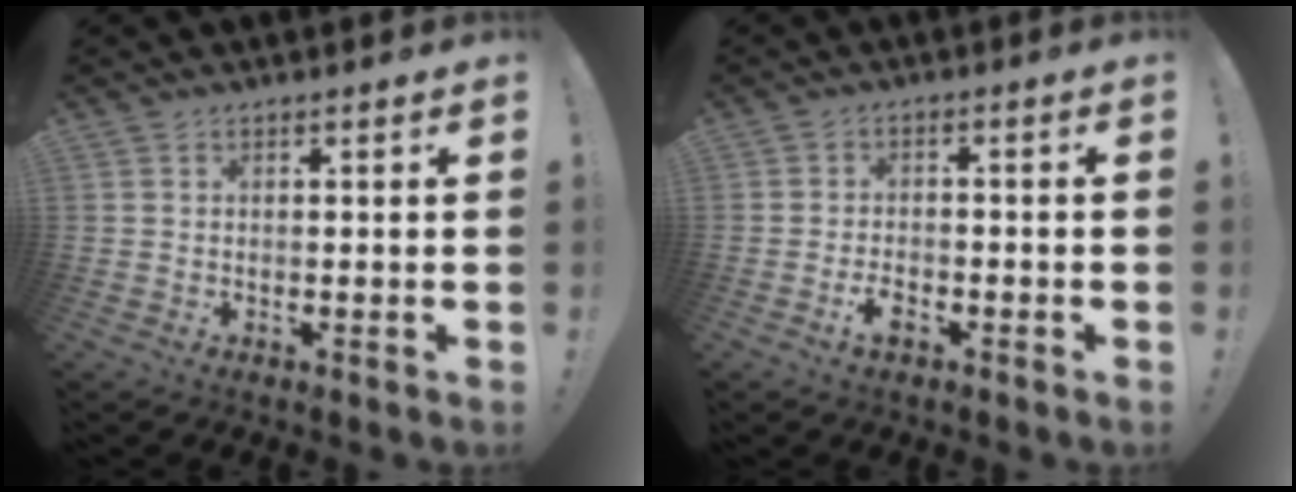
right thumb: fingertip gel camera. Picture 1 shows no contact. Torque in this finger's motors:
{"motor_torque": [0.06, 0.13, 0.36, -0.22, 0.16]}